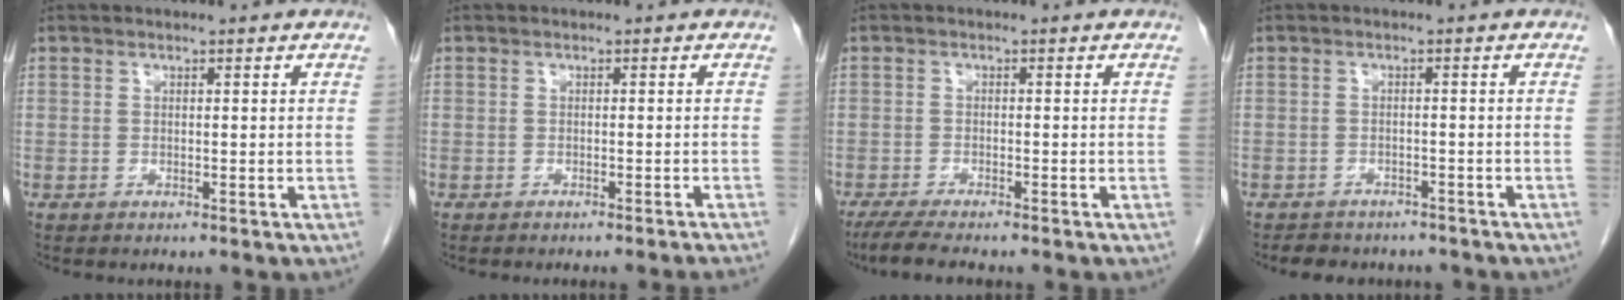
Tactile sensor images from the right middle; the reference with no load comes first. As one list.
[{"total": 4.2, "force": [-3.8, -1.0, 1.5], "torque": [-0.011, -0.003, -0.046]}, {"total": 5.4, "force": [-4.4, 0.4, 3.1], "torque": [-0.056, -0.016, -0.073]}, {"total": 6.2, "force": [-5.4, 2.7, 1.5], "torque": [-0.025, 0.003, -0.064]}]